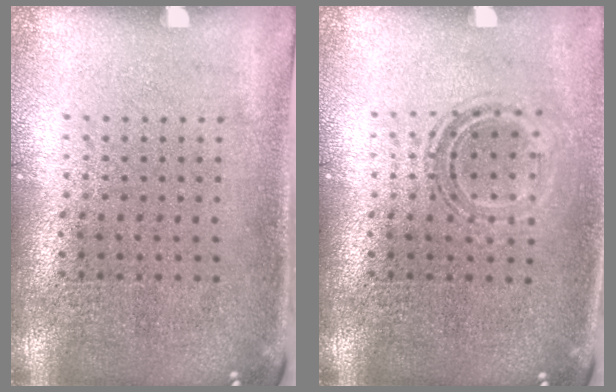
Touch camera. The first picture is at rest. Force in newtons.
{"total": 1.2, "press": 1.0, "slide": 0.7}